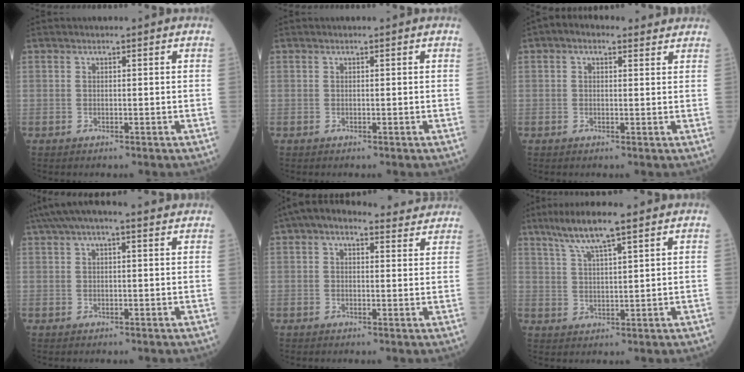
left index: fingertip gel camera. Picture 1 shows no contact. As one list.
[{"total": 0.0}, {"total": 3.9, "force": [2.4, 2.2, 2.1], "torque": [-0.035, 0.029, 0.034]}, {"total": 8.3, "force": [6.0, 2.0, 5.3], "torque": [-0.096, 0.048, 0.090]}, {"total": 7.9, "force": [6.2, 3.3, 3.7], "torque": [-0.054, 0.032, 0.075]}, {"total": 7.3, "force": [5.0, 0.4, 5.3], "torque": [-0.105, 0.009, 0.091]}]